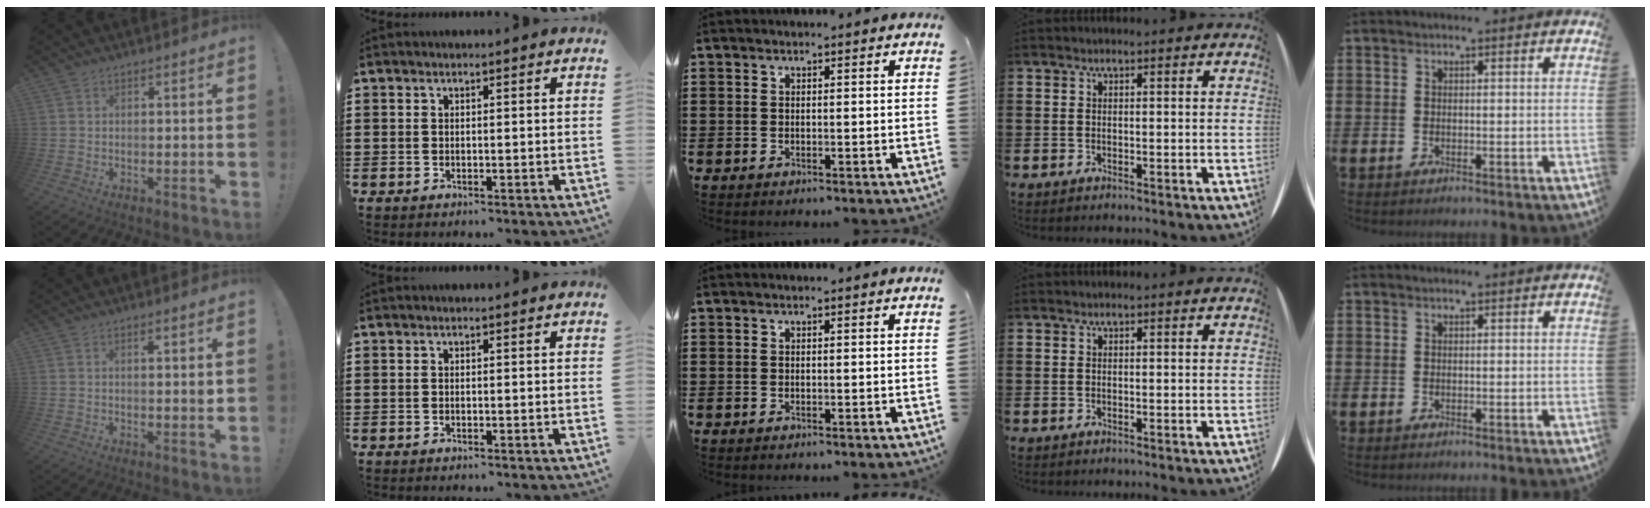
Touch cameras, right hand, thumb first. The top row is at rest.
{"thumb": {"total": 1.5, "force": [0.7, 0.2, 1.4], "torque": [-0.013, -0.004, 0.007]}}